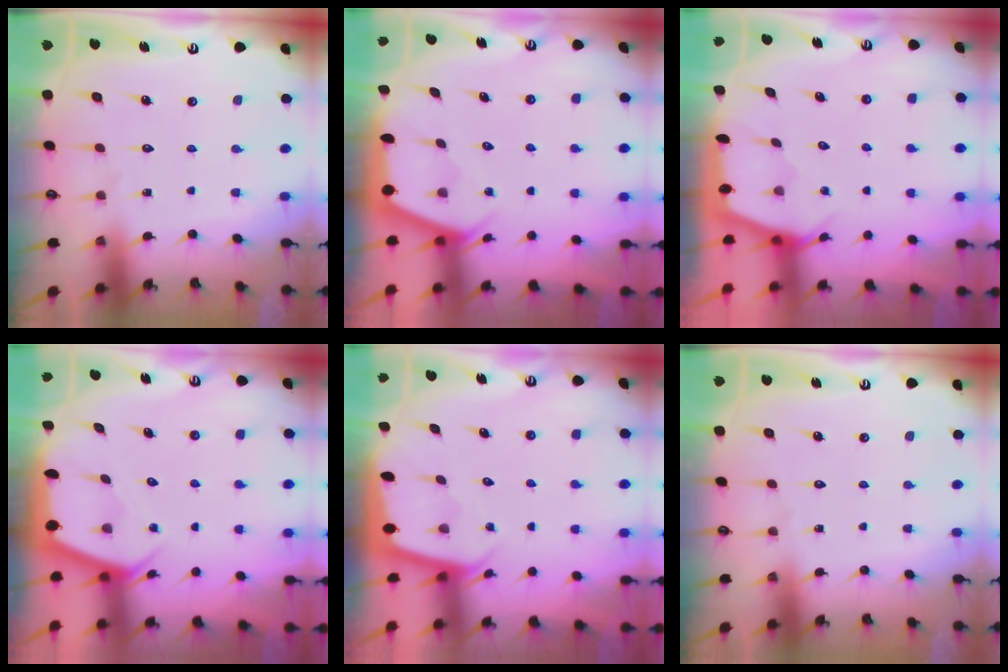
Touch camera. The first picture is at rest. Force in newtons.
{"total": 2.4, "press": 2.4, "slide": 0.3}
{"total": 2.3, "press": 2.3, "slide": 0.3}
{"total": 2.5, "press": 2.5, "slide": 0.3}
{"total": 1.9, "press": 1.9, "slide": 0.1}
{"total": 0.0}